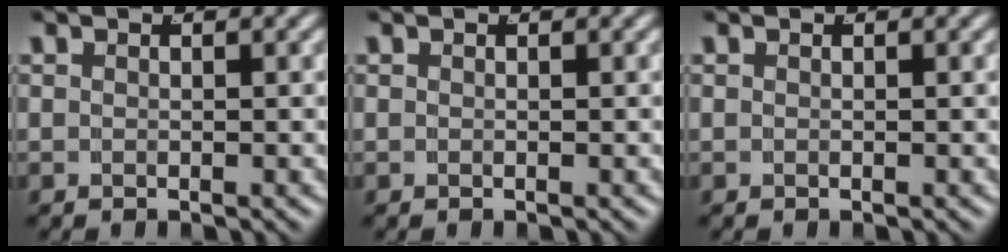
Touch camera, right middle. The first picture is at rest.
{"total": 0.0}
{"total": 0.0}